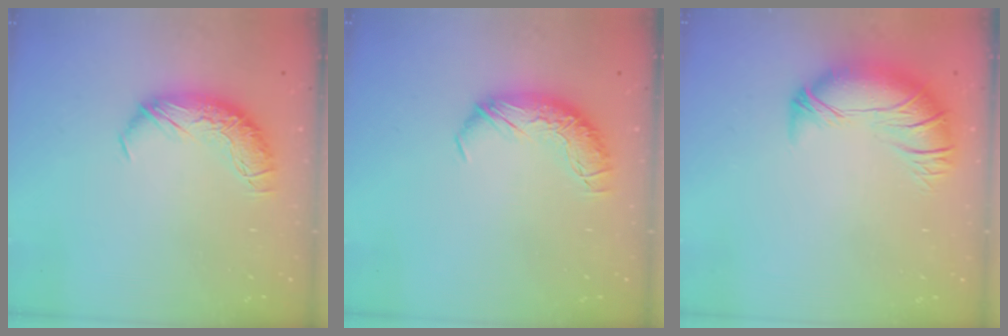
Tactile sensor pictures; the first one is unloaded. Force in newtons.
{"total": 0.0}
{"total": 2.6, "press": 0.1, "slide": 2.6}